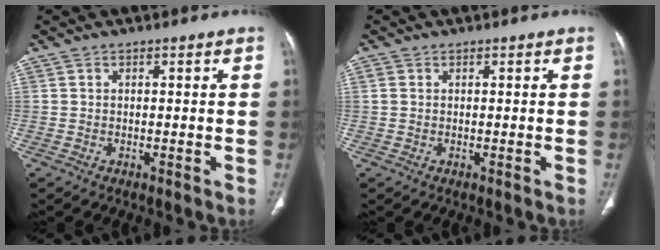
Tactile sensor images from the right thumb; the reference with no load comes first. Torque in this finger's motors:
{"motor_torque": [0.07, -0.12, 0.16, 0.10, -0.02]}